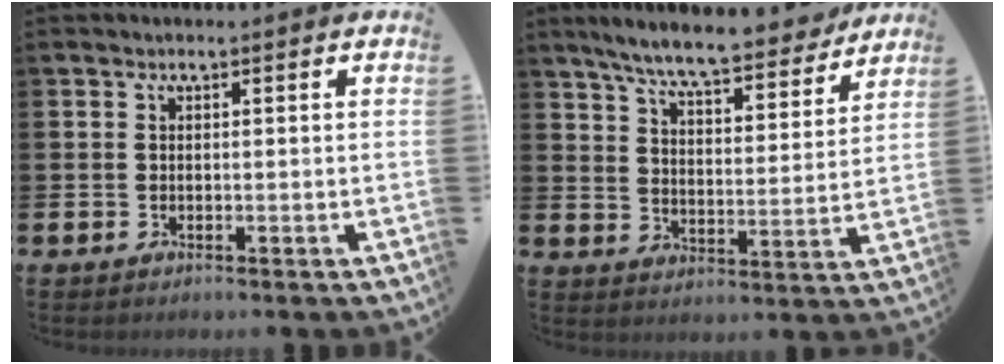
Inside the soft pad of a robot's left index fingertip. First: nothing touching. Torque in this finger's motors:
{"motor_torque": [0.47, -0.54, 1.04, 0.21]}